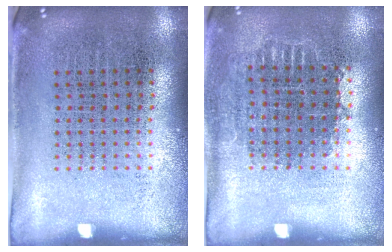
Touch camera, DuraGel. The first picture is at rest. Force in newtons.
{"total": 0.7, "press": 0.7, "slide": 0.1}